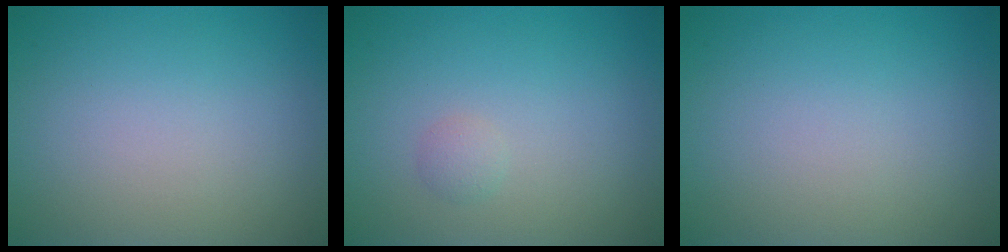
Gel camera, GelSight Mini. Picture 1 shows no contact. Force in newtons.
{"total": 0.7, "press": 0.7, "slide": 0.0}
{"total": 0.0}